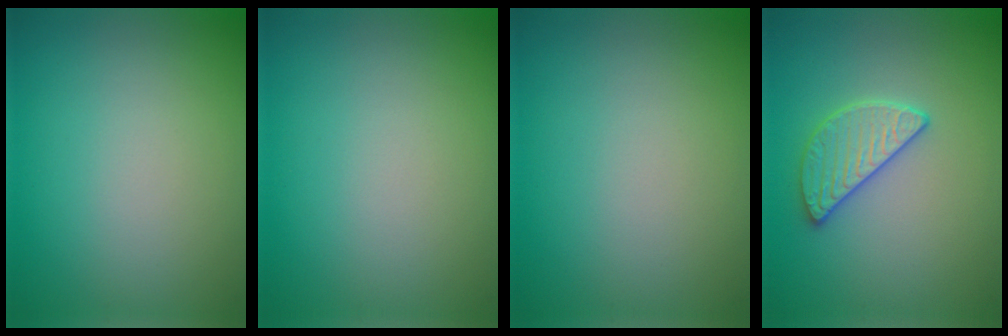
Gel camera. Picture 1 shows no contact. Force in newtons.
{"total": 0.0}
{"total": 0.0}
{"total": 2.8, "press": 2.7, "slide": 0.7}